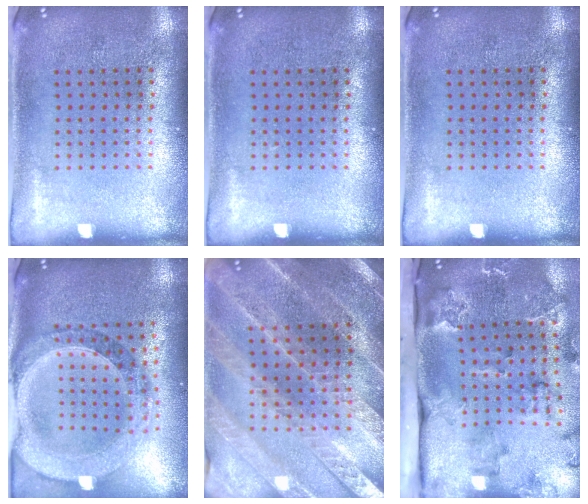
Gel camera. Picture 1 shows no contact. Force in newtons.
{"total": 0.0}
{"total": 0.0}
{"total": 1.6, "press": 1.5, "slide": 0.6}
{"total": 2.5, "press": 2.5, "slide": 0.3}
{"total": 2.8, "press": 2.4, "slide": 1.5}